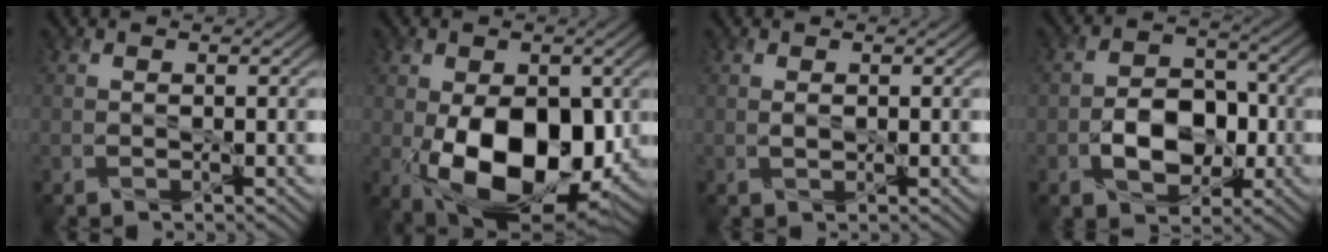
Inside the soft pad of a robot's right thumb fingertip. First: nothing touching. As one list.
[{"total": 14.9, "force": [-2.9, 8.5, 11.9], "torque": [-0.190, -0.022, -0.046]}, {"total": 0.6, "force": [0.2, 0.3, 0.5], "torque": [-0.013, -0.001, 0.003]}, {"total": 6.6, "force": [-1.9, 4.5, 4.5], "torque": [-0.075, 0.000, -0.036]}]